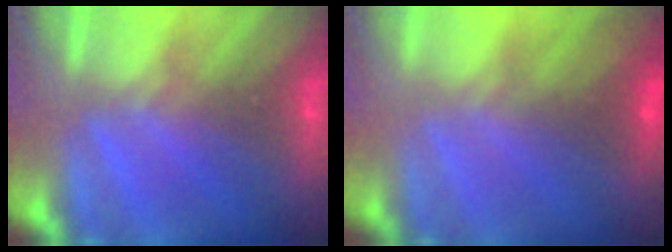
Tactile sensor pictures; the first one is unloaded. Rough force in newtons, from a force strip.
{"total": 2.9}